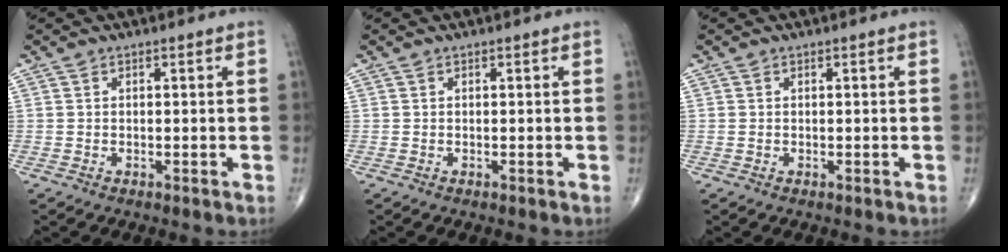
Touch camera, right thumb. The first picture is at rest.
{"total": 0.0}
{"total": 0.0}